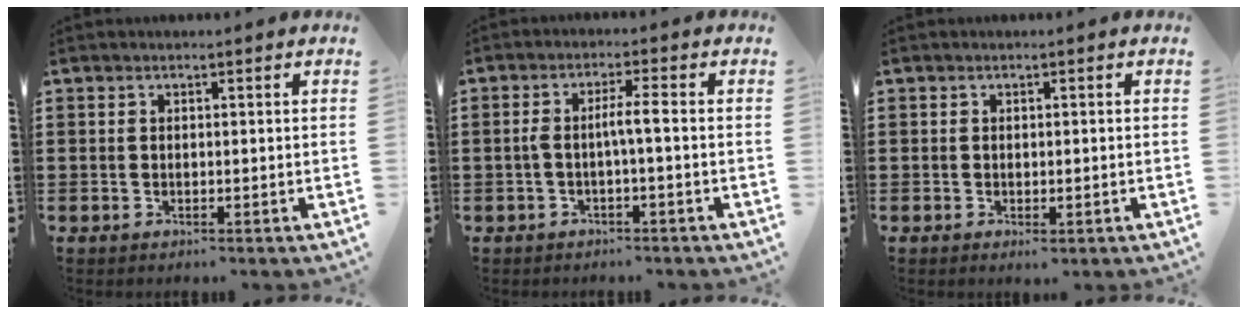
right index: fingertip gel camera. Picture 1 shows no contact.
{"total": 3.4, "force": [-0.6, 0.1, 3.3], "torque": [-0.072, -0.003, -0.017]}
{"total": 0.6, "force": [-0.4, 0.3, 0.4], "torque": [-0.009, -0.005, -0.006]}